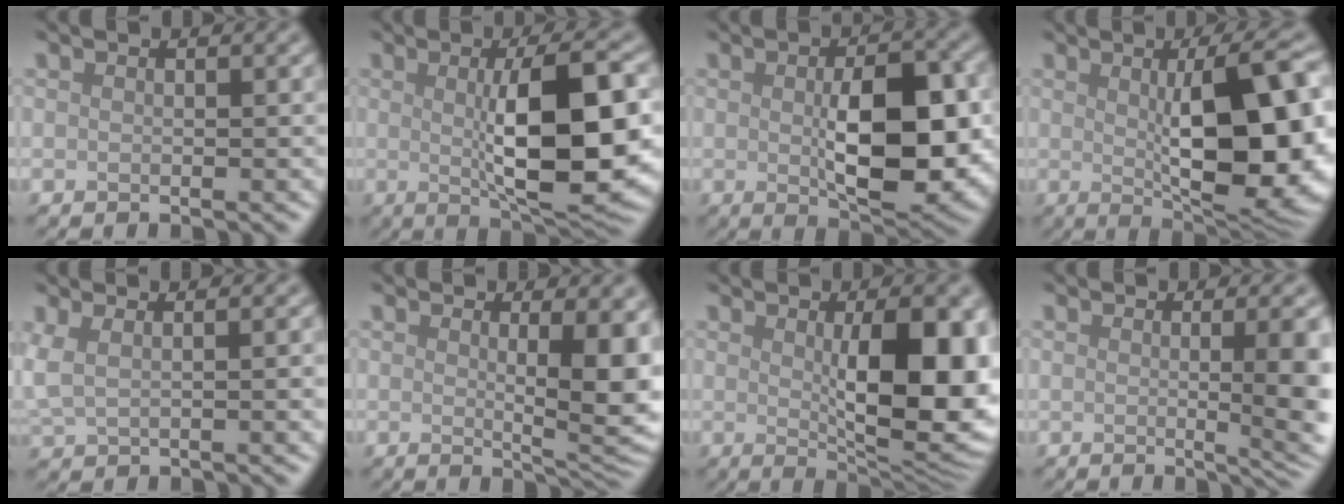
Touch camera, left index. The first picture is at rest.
{"total": 9.8, "force": [-0.4, 2.4, 9.5], "torque": [-0.141, -0.005, 0.003]}
{"total": 8.7, "force": [-0.9, 3.4, 8.0], "torque": [-0.132, -0.008, 0.000]}
{"total": 12.7, "force": [0.0, 3.8, 12.1], "torque": [-0.154, 0.006, 0.005]}
{"total": 3.1, "force": [1.2, 1.3, 2.6], "torque": [-0.050, 0.007, 0.025]}
{"total": 7.9, "force": [1.3, 2.2, 7.5], "torque": [-0.101, -0.013, 0.027]}
{"total": 10.3, "force": [0.1, 3.2, 9.8], "torque": [-0.127, -0.010, 0.012]}
{"total": 6.1, "force": [0.0, 1.7, 5.8], "torque": [-0.058, -0.005, 0.004]}